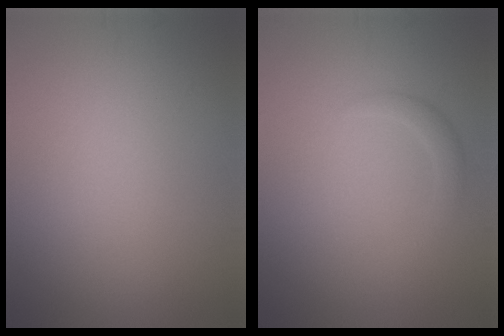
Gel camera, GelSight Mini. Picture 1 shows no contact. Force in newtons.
{"total": 1.3, "press": 1.3, "slide": 0.2}